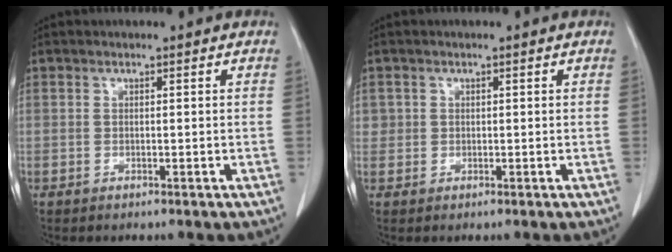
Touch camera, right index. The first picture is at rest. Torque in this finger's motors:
{"motor_torque": [0.31, 0.22, 0.14, 0.05]}